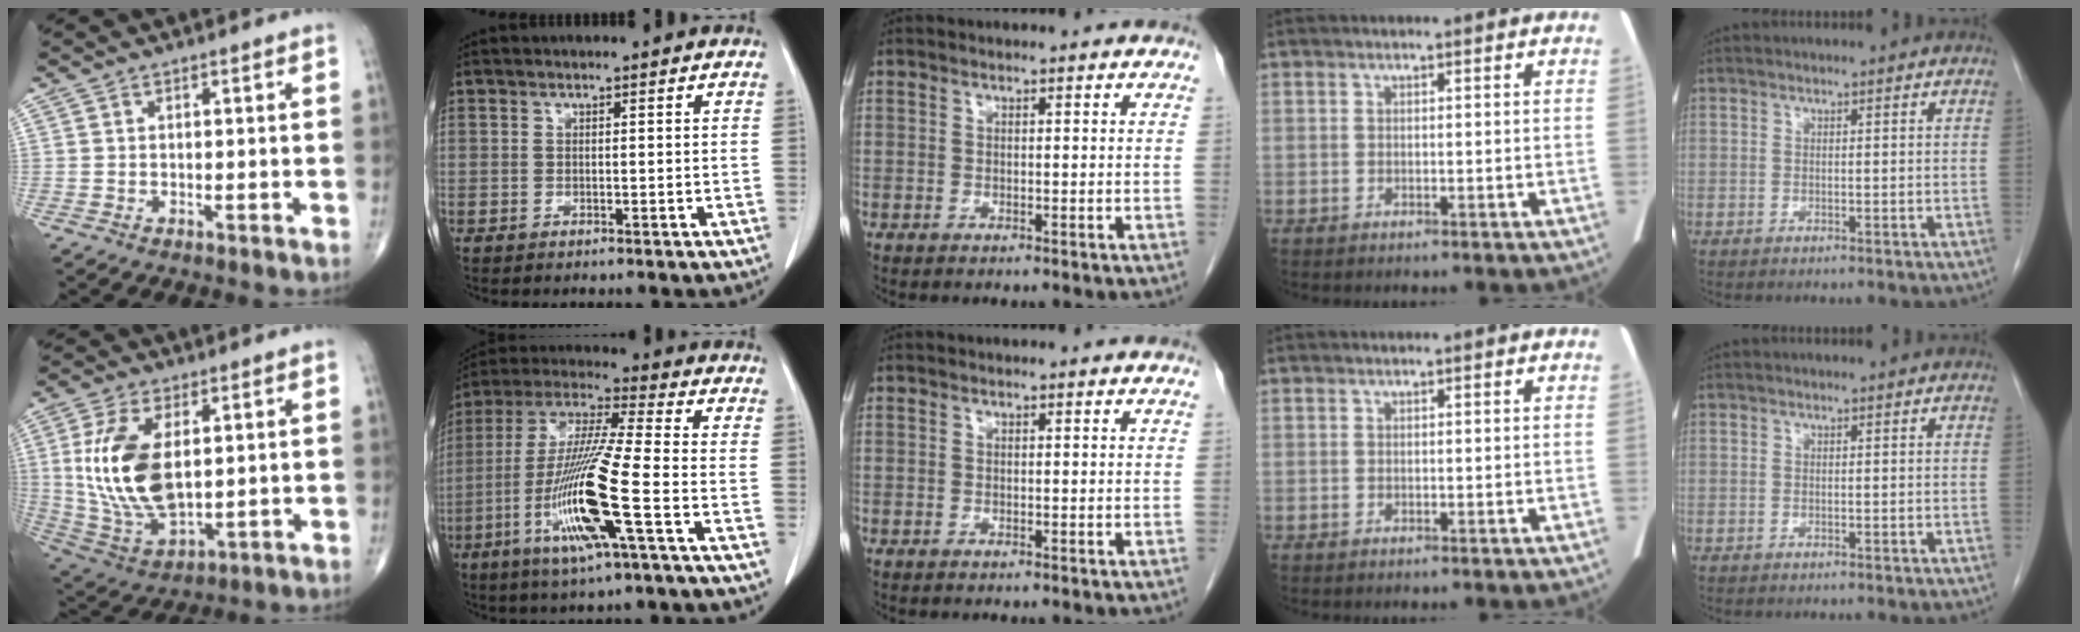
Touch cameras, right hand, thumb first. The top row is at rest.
{"thumb": {"total": 17.0, "force": [2.5, 8.9, 14.2], "torque": [-0.284, -0.018, 0.062]}, "index": {"total": 16.0, "force": [-5.3, -0.3, 15.1], "torque": [-0.311, -0.018, -0.107]}}